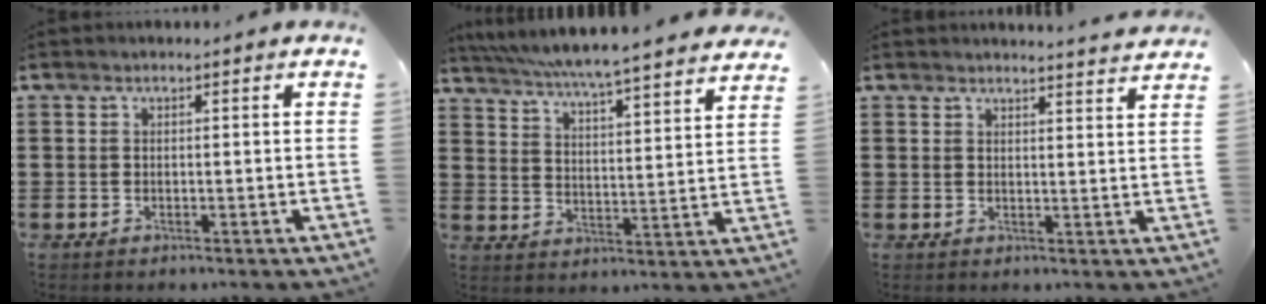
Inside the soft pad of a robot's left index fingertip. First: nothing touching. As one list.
[{"total": 5.4, "force": [5.1, -1.1, 1.6], "torque": [-0.056, -0.044, 0.082]}, {"total": 2.6, "force": [2.5, -0.4, 0.2], "torque": [-0.004, -0.015, 0.046]}]